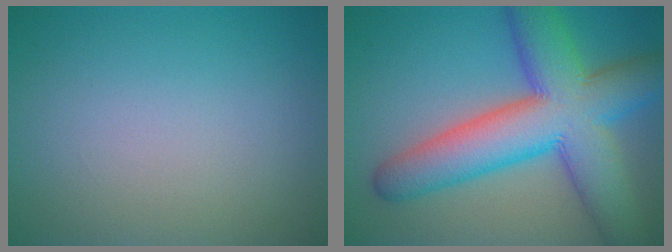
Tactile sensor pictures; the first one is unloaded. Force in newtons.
{"total": 11.9, "press": 11.9, "slide": 0.6}